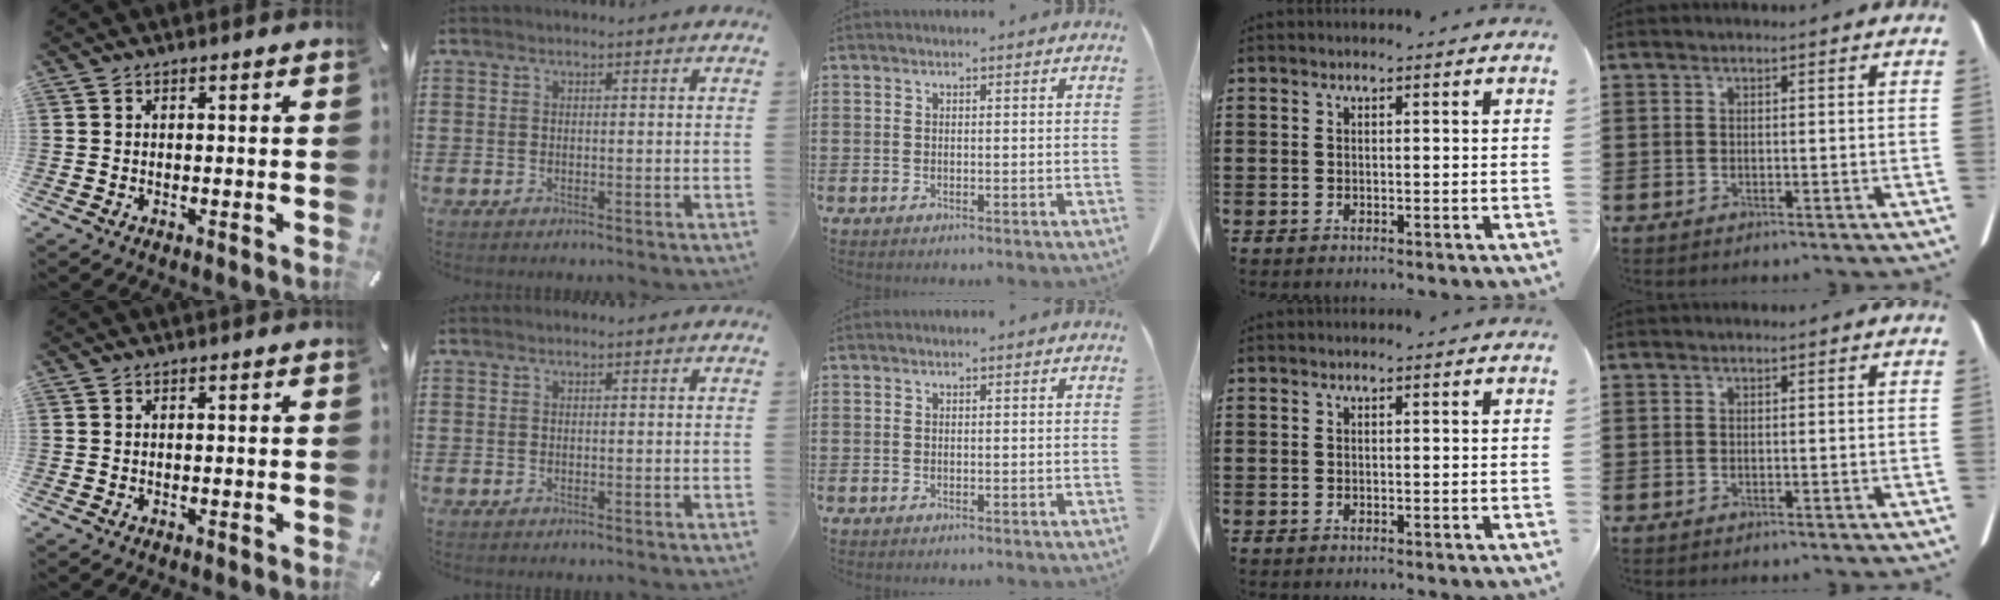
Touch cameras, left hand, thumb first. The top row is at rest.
{}